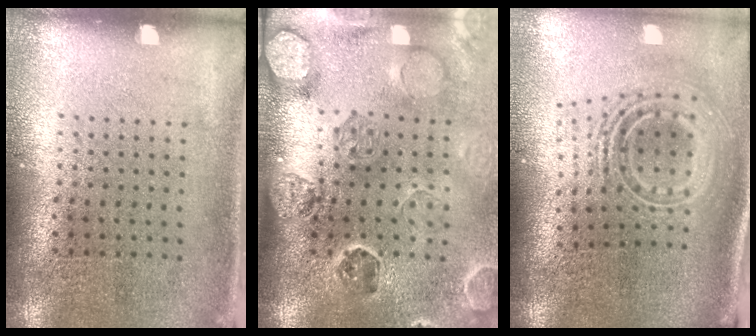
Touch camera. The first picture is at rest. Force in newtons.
{"total": 2.7, "press": 2.6, "slide": 0.5}
{"total": 2.7, "press": 1.8, "slide": 1.9}